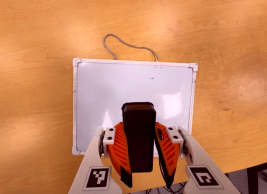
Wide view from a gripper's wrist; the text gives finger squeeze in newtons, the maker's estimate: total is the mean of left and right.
{"total": 8.4, "left": 6.9, "right": 9.9}